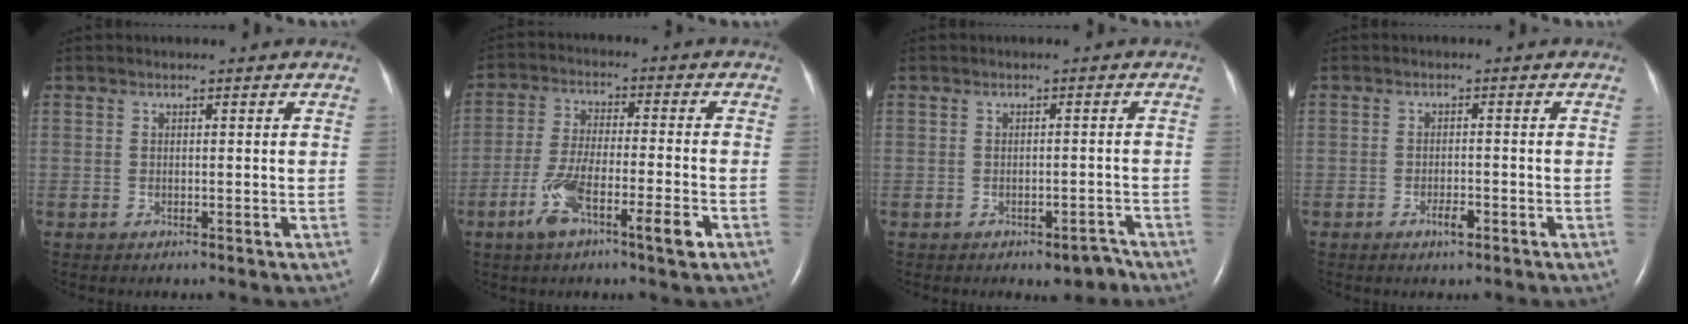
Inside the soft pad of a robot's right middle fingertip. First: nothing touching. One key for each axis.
{"total": 9.1, "fx": -4.4, "fy": 1.1, "fz": 7.9, "tx": -0.155, "ty": -0.004, "tz": -0.077}
{"total": 3.0, "fx": -2.2, "fy": 1.4, "fz": 1.5, "tx": -0.009, "ty": 0.007, "tz": -0.023}
{"total": 2.1, "fx": -1.2, "fy": 0.6, "fz": 1.6, "tx": -0.028, "ty": 0.000, "tz": -0.019}